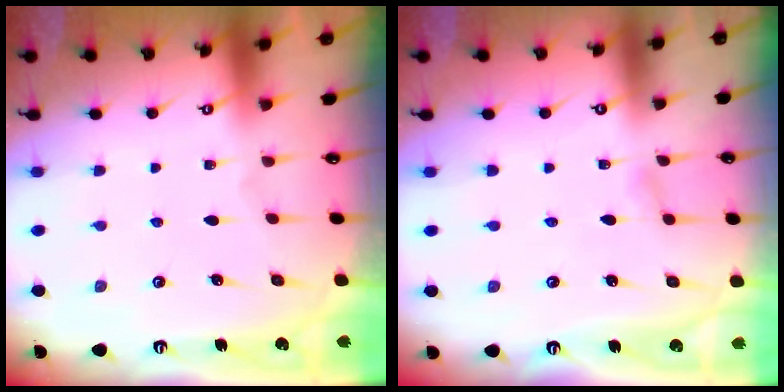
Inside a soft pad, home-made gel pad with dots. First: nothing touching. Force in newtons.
{"total": 1.9, "press": 1.8, "slide": 0.3}